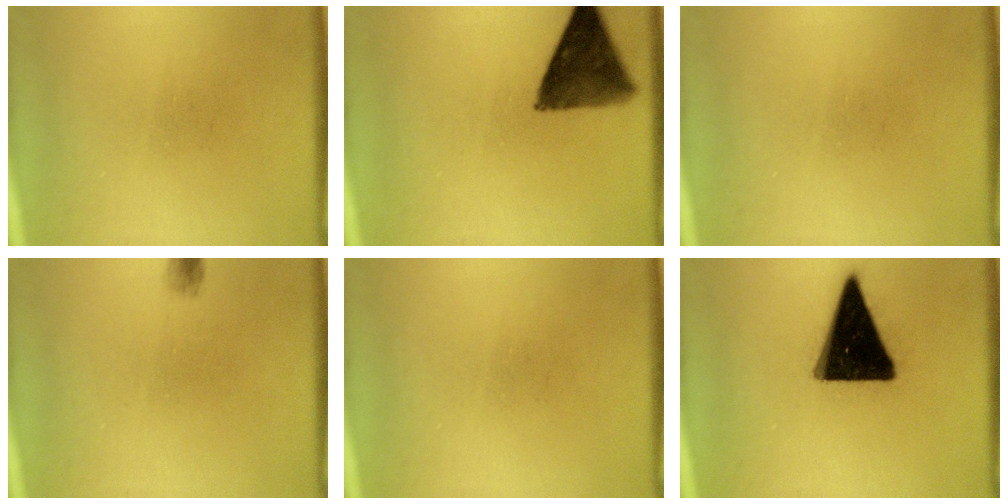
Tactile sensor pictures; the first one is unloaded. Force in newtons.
{"total": 10.5}
{"total": 0.0}
{"total": 1.4}
{"total": 0.0}
{"total": 18.4}